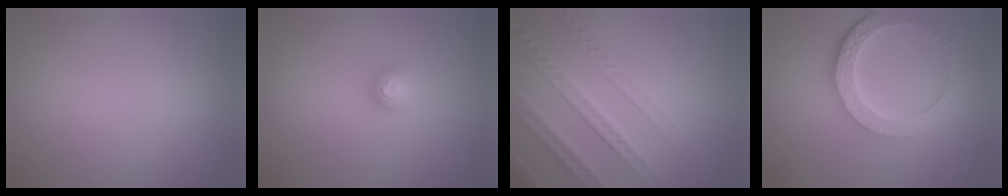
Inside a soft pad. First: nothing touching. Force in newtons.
{"total": 1.2, "press": 1.2, "slide": 0.2}
{"total": 4.4, "press": 3.3, "slide": 2.9}
{"total": 6.0, "press": 4.5, "slide": 4.0}